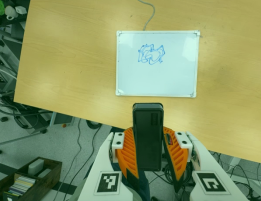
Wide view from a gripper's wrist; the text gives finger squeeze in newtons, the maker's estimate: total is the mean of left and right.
{"total": 9.0, "left": 7.0, "right": 11.0}